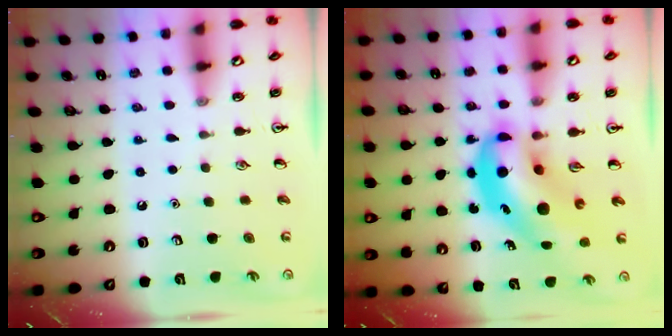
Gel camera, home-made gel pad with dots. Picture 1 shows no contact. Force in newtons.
{"total": 11.7, "press": 11.1, "slide": 3.6}